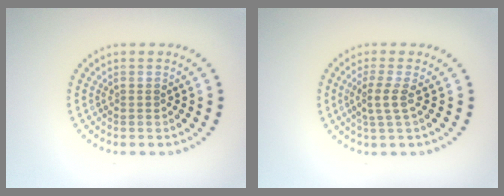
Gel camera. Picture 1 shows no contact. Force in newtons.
{"total": 2.0, "press": 1.6, "slide": 1.3}